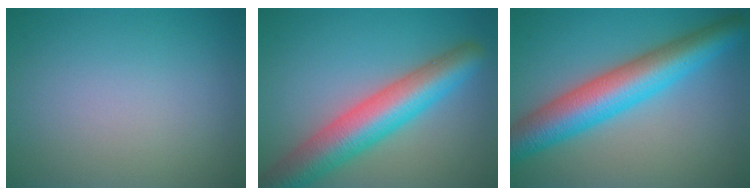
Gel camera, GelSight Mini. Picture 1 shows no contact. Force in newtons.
{"total": 8.3, "press": 8.3, "slide": 0.4}
{"total": 8.6, "press": 8.6, "slide": 0.2}